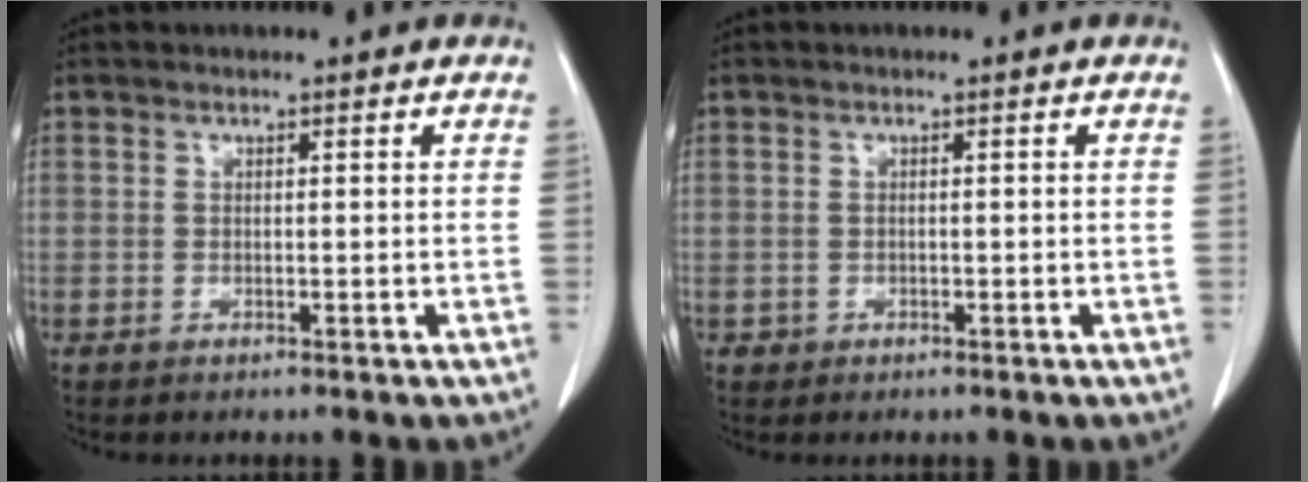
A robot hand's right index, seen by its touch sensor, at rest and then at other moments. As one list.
[{"total": 1.3, "force": [-0.4, 1.2, 0.1], "torque": [0.000, 0.005, -0.004]}]